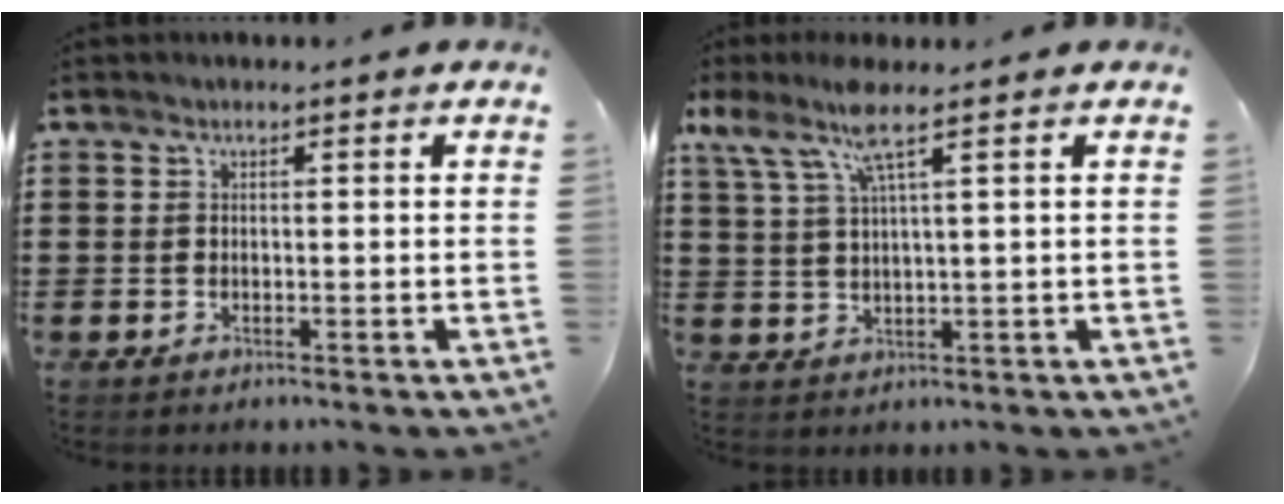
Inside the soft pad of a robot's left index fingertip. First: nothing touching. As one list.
[{"total": 7.3, "force": [3.9, 0.9, 6.1], "torque": [-0.139, 0.002, 0.065]}]